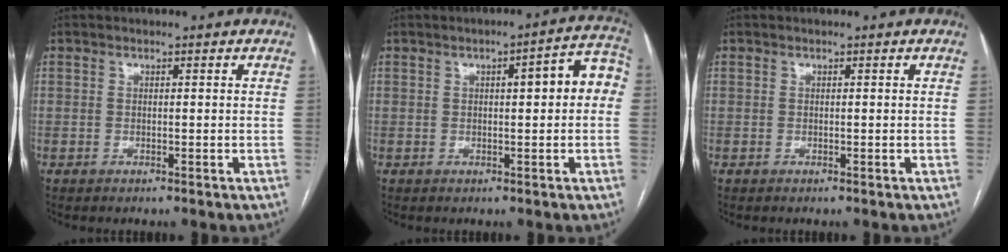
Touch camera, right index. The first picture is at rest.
{"total": 6.9, "force": [0.7, 1.6, 6.7], "torque": [-0.080, 0.030, 0.005]}
{"total": 0.0}